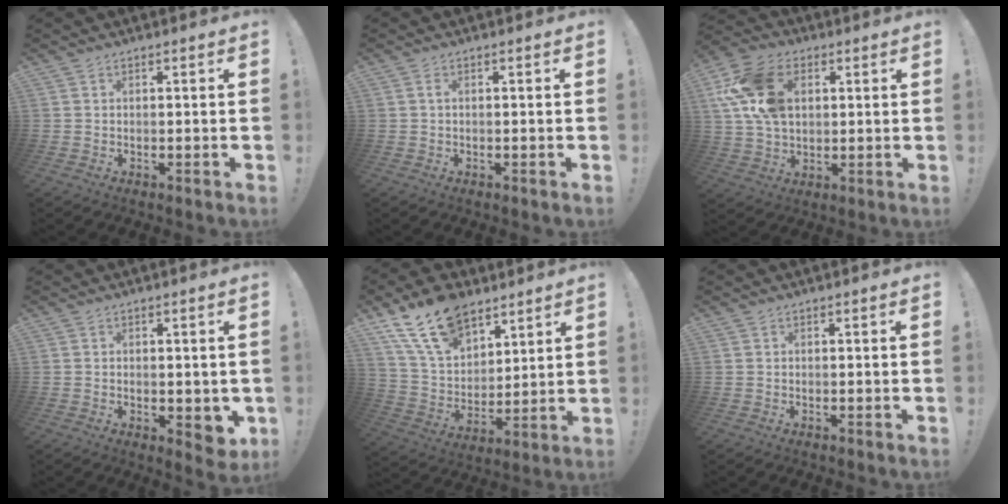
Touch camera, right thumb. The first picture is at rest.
{"total": 0.7, "force": [-0.1, 0.1, 0.7], "torque": [-0.020, 0.004, -0.001]}
{"total": 17.6, "force": [5.0, 12.5, 11.4], "torque": [-0.224, -0.005, 0.097]}
{"total": 3.6, "force": [0.2, 2.3, 2.7], "torque": [-0.018, -0.002, 0.008]}
{"total": 18.1, "force": [12.2, 10.3, 8.6], "torque": [-0.169, -0.072, 0.229]}
{"total": 0.0}